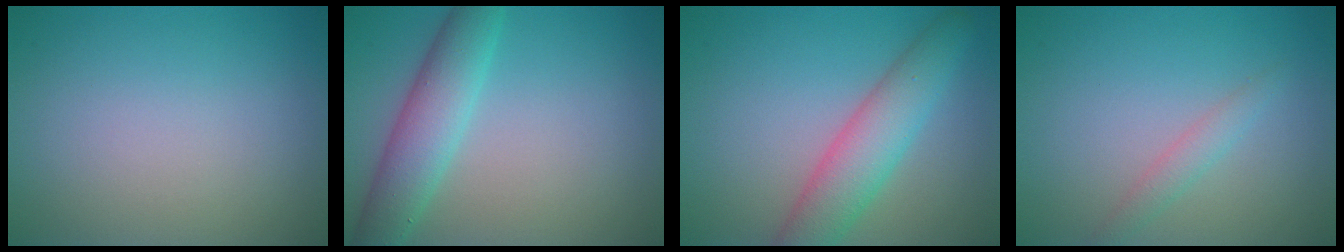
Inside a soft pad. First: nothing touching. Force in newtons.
{"total": 4.9, "press": 4.9, "slide": 0.2}
{"total": 5.2, "press": 5.2, "slide": 0.2}
{"total": 1.5, "press": 1.5, "slide": 0.1}